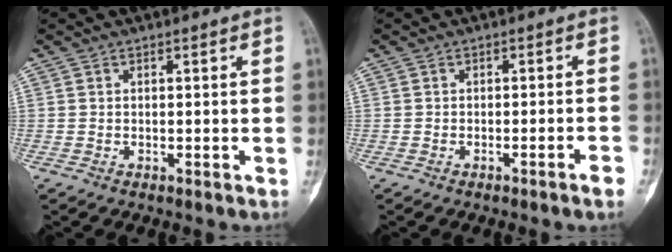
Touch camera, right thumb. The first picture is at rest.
{"total": 2.3, "force": [-1.4, -0.1, 1.8], "torque": [-0.031, 0.006, -0.021]}